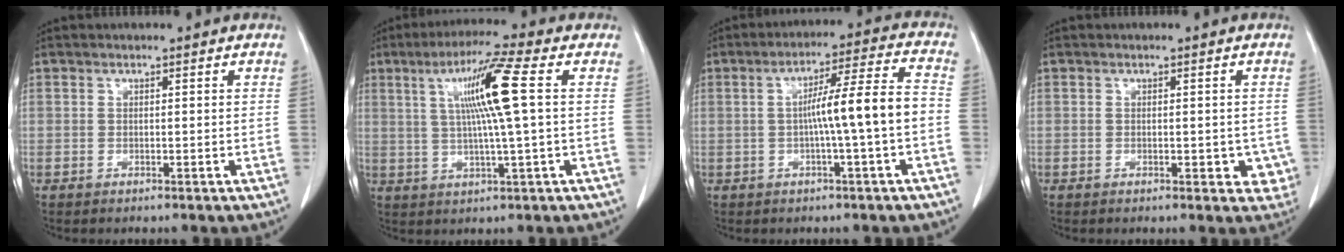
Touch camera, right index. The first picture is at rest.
{"total": 10.3, "force": [2.3, -1.2, 9.9], "torque": [-0.180, 0.007, 0.043]}
{"total": 9.2, "force": [-1.3, -0.9, 9.1], "torque": [-0.149, 0.018, -0.020]}
{"total": 3.9, "force": [-0.9, 2.2, 3.1], "torque": [-0.010, 0.001, -0.007]}